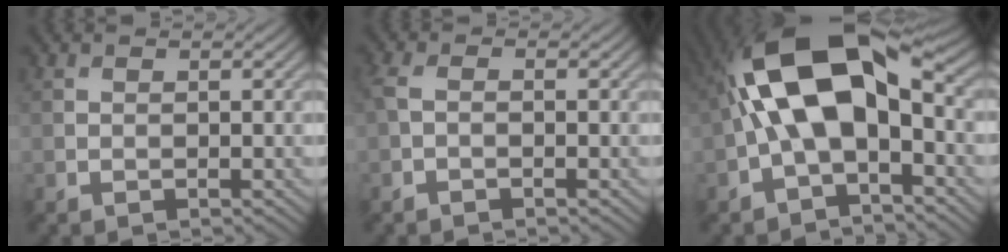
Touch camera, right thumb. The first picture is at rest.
{"total": 1.8, "force": [-0.5, 0.8, 1.5], "torque": [-0.039, 0.002, -0.016]}
{"total": 15.0, "force": [0.6, 7.4, 13.0], "torque": [-0.242, 0.028, -0.001]}